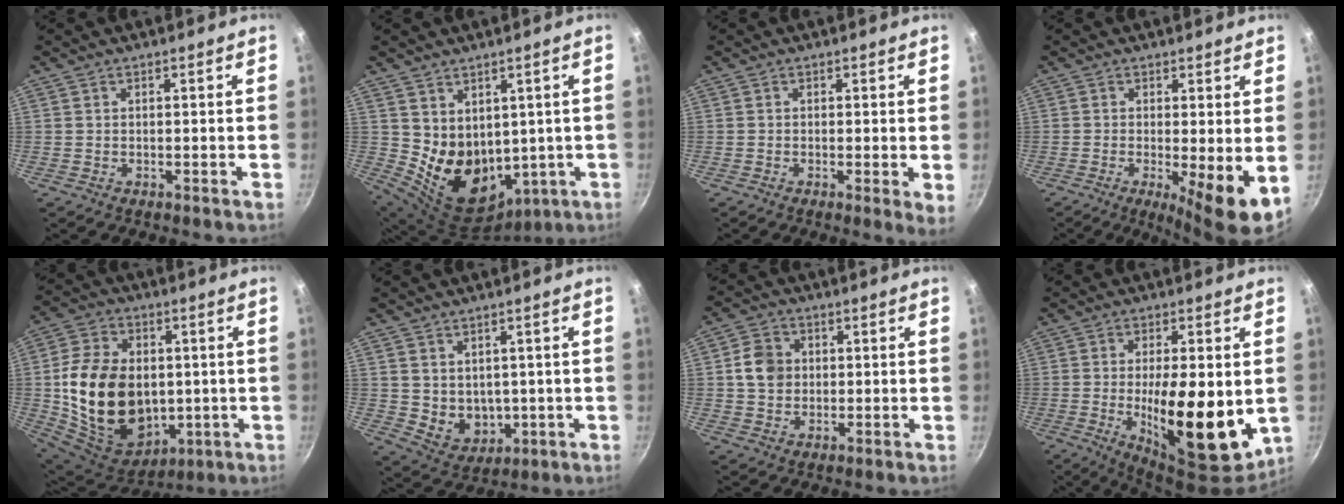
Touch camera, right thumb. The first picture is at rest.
{"total": 12.8, "force": [2.6, 10.0, 7.5], "torque": [-0.096, -0.030, 0.076]}
{"total": 3.2, "force": [0.0, 0.7, 3.1], "torque": [-0.041, -0.013, -0.006]}
{"total": 7.5, "force": [-0.8, 1.4, 7.3], "torque": [-0.110, -0.012, -0.010]}
{"total": 22.6, "force": [-0.3, 16.3, 15.7], "torque": [-0.261, 0.002, 0.015]}
{"total": 7.3, "force": [0.5, 6.0, 4.2], "torque": [-0.046, -0.016, 0.029]}
{"total": 6.3, "force": [0.6, 5.4, 3.2], "torque": [-0.038, 0.008, 0.002]}
{"total": 16.9, "force": [-1.6, 6.2, 15.6], "torque": [-0.225, -0.014, -0.018]}